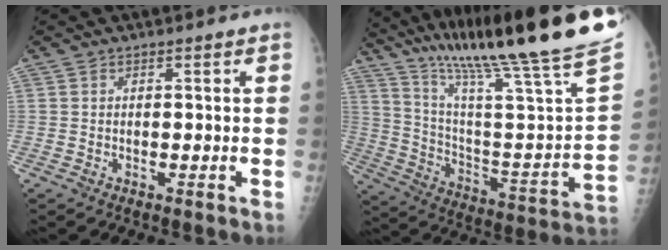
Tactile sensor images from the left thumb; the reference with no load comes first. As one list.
[{"total": 32.7, "force": [25.5, 1.3, 20.5], "torque": [-0.318, -0.119, 0.386]}]